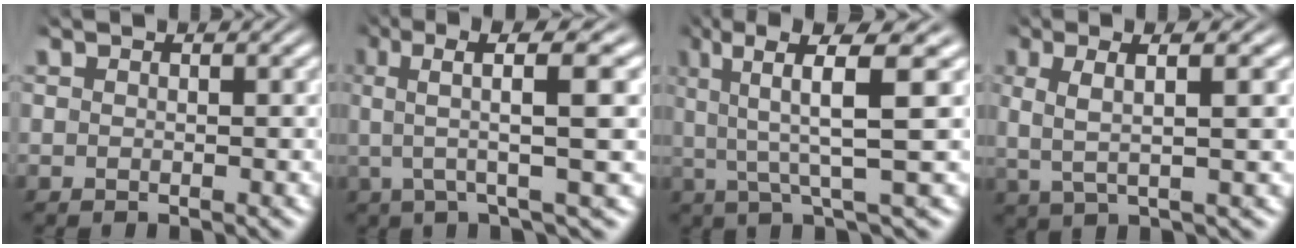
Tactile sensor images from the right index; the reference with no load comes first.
{"total": 8.0, "force": [4.3, 1.3, 6.6], "torque": [-0.106, 0.030, 0.054]}
{"total": 7.8, "force": [3.5, 1.5, 6.8], "torque": [-0.104, 0.015, 0.049]}
{"total": 4.4, "force": [1.3, 1.1, 4.0], "torque": [-0.075, 0.011, 0.024]}